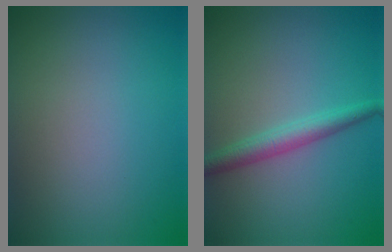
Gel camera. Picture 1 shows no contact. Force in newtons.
{"total": 2.7, "press": 2.6, "slide": 0.1}